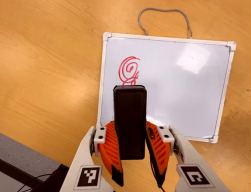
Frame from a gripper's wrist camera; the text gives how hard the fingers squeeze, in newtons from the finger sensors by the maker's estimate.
{"total": 8.1, "left": 6.4, "right": 9.9}